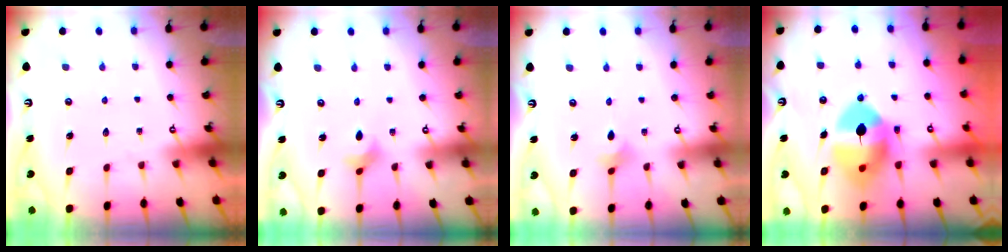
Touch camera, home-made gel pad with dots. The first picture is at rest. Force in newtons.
{"total": 2.9, "press": 2.8, "slide": 0.6}
{"total": 2.8, "press": 2.7, "slide": 0.6}
{"total": 14.0, "press": 13.8, "slide": 2.4}